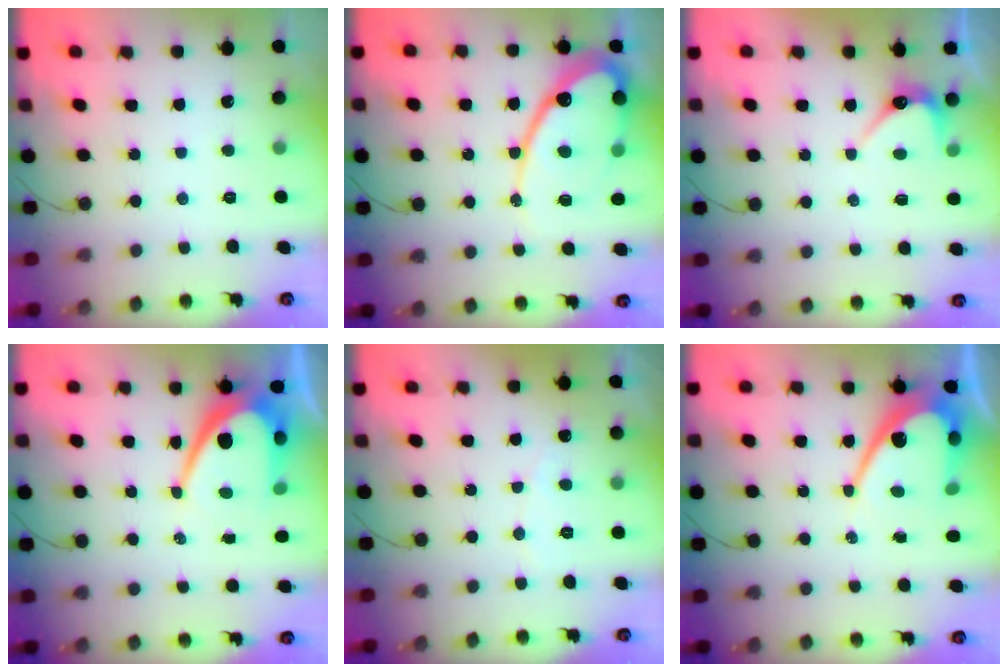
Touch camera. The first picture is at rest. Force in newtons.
{"total": 17.4, "press": 17.3, "slide": 1.3}
{"total": 3.9, "press": 3.9, "slide": 0.3}
{"total": 12.1, "press": 12.1, "slide": 1.1}
{"total": 2.8, "press": 2.8, "slide": 0.2}
{"total": 11.8, "press": 11.8, "slide": 0.7}